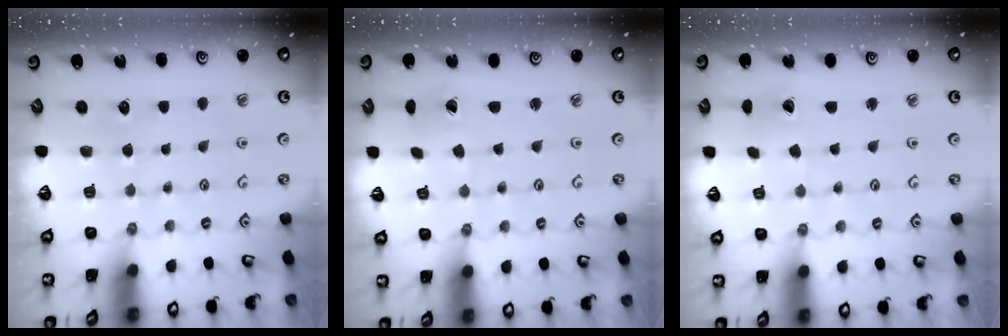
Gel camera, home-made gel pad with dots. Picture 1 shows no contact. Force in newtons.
{"total": 0.0}
{"total": 2.6, "press": 2.6, "slide": 0.1}